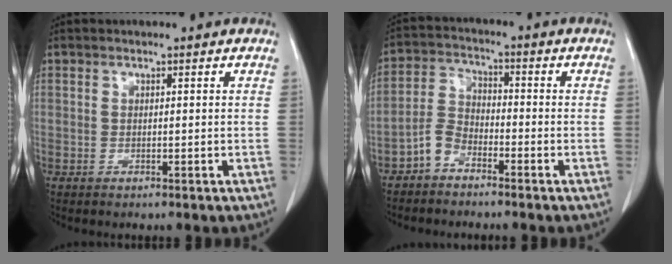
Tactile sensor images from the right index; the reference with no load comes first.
{"total": 4.3, "force": [-3.0, 2.5, 1.8], "torque": [-0.036, 0.009, -0.062]}